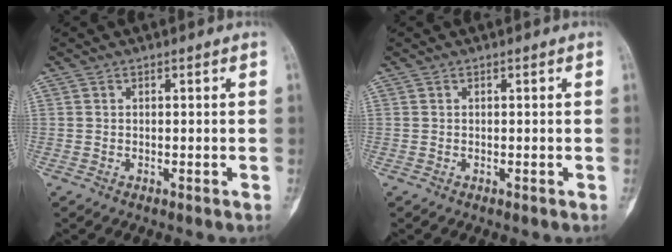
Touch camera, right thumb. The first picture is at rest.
{"total": 0.0}